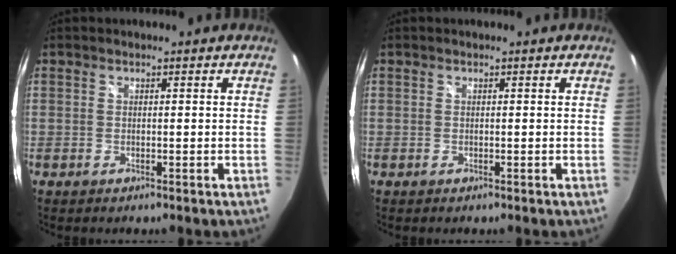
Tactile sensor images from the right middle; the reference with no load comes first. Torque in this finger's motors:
{"motor_torque": [0.00, 0.00, 0.00, 0.00]}